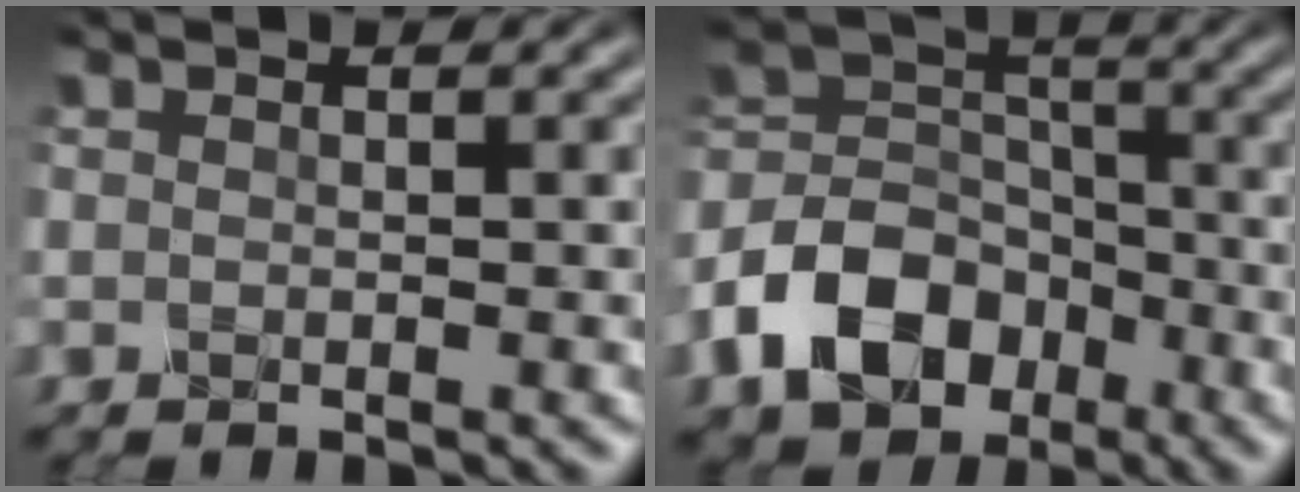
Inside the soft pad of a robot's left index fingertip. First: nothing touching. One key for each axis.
{"total": 8.3, "fx": -4.2, "fy": 5.9, "fz": 4.1, "tx": -0.079, "ty": -0.001, "tz": -0.091}